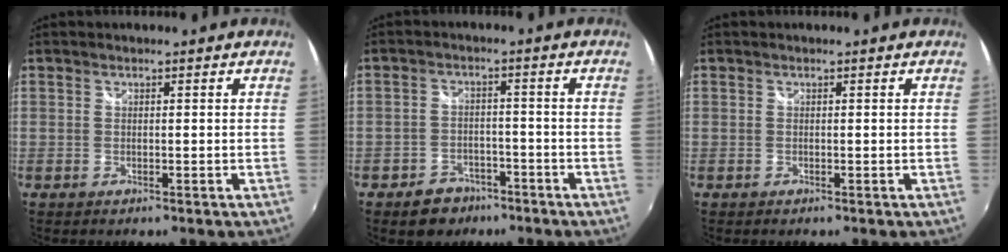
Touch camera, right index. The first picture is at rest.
{"total": 6.6, "force": [-4.6, 4.6, 1.5], "torque": [-0.051, 0.017, -0.063]}
{"total": 0.0}